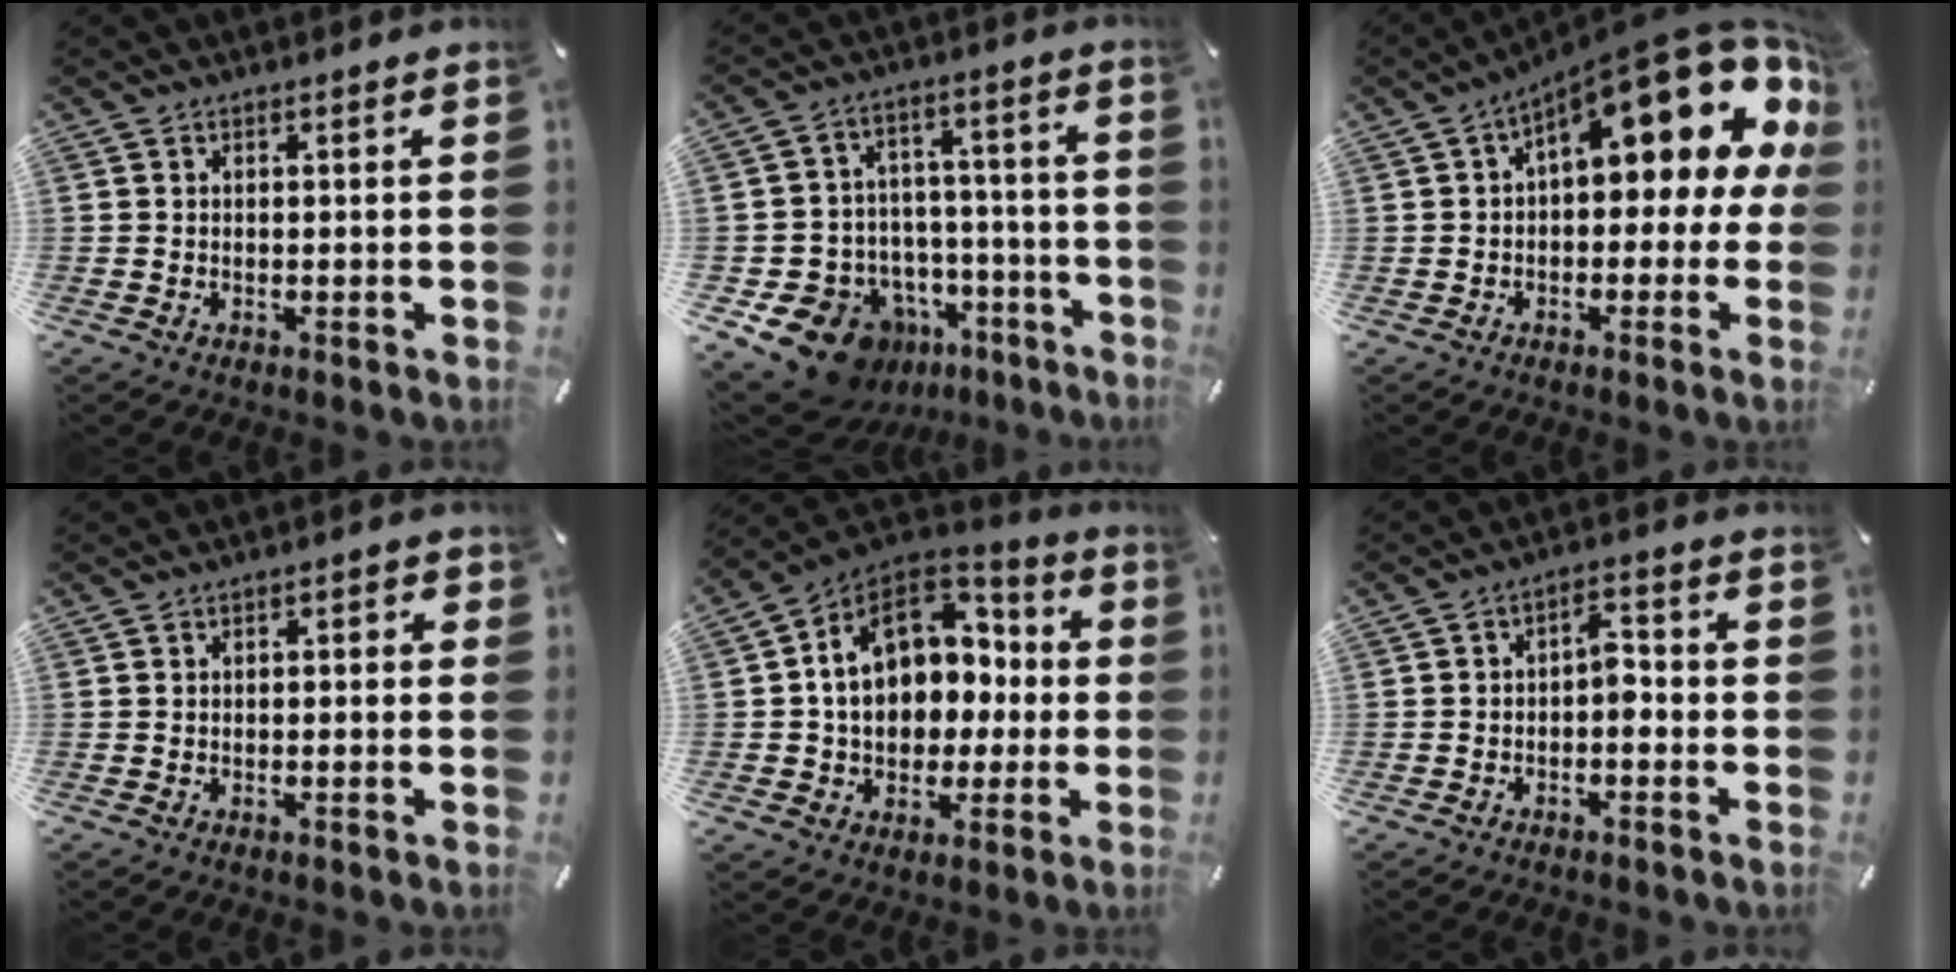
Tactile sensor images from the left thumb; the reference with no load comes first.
{"total": 16.8, "force": [-10.5, 11.0, 7.1], "torque": [-0.100, 0.068, -0.162]}
{"total": 18.4, "force": [8.6, 7.2, 14.6], "torque": [-0.189, -0.069, 0.140]}
{"total": 1.5, "force": [-0.9, 0.7, 1.0], "torque": [-0.018, 0.006, -0.018]}
{"total": 15.5, "force": [2.0, 12.5, 8.8], "torque": [-0.151, -0.001, 0.043]}
{"total": 4.6, "force": [-1.7, 2.6, 3.4], "torque": [-0.061, 0.018, -0.034]}